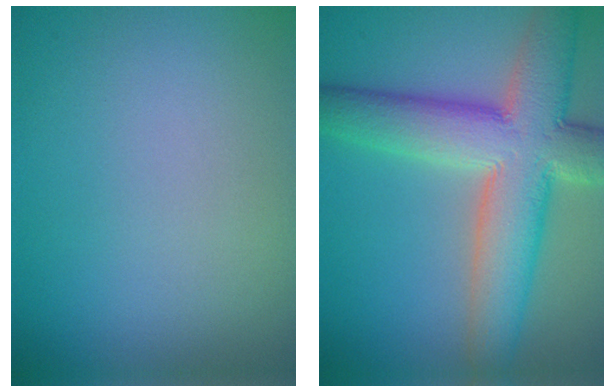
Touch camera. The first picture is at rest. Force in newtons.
{"total": 10.6, "press": 10.6, "slide": 0.7}